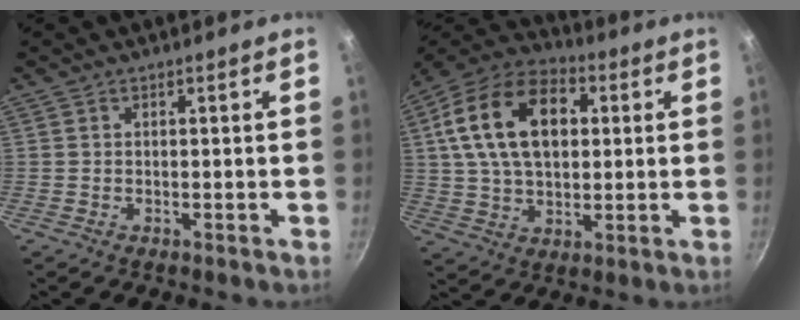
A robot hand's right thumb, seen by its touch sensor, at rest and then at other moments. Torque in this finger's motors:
{"motor_torque": [0.72, 4.25, 1.27, -0.31, 0.20]}